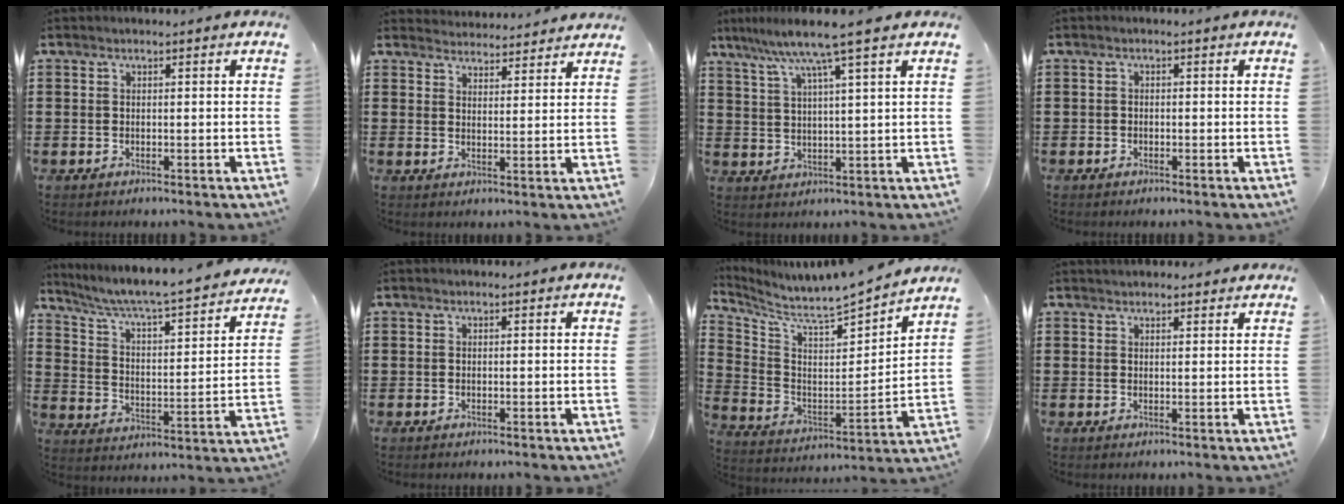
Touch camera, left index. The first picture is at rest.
{"total": 3.6, "force": [3.5, 0.1, -0.3], "torque": [-0.004, -0.016, 0.065]}
{"total": 7.4, "force": [5.3, -0.5, 5.2], "torque": [-0.117, -0.019, 0.087]}
{"total": 0.7, "force": [-0.4, 0.5, 0.2], "torque": [-0.006, 0.001, -0.009]}
{"total": 4.7, "force": [4.2, -0.1, 2.1], "torque": [-0.063, -0.042, 0.060]}
{"total": 0.0}
{"total": 5.3, "force": [5.2, 0.3, 0.9], "torque": [-0.053, -0.061, 0.079]}
{"total": 1.7, "force": [1.6, 0.4, 0.2], "torque": [-0.006, 0.004, 0.032]}